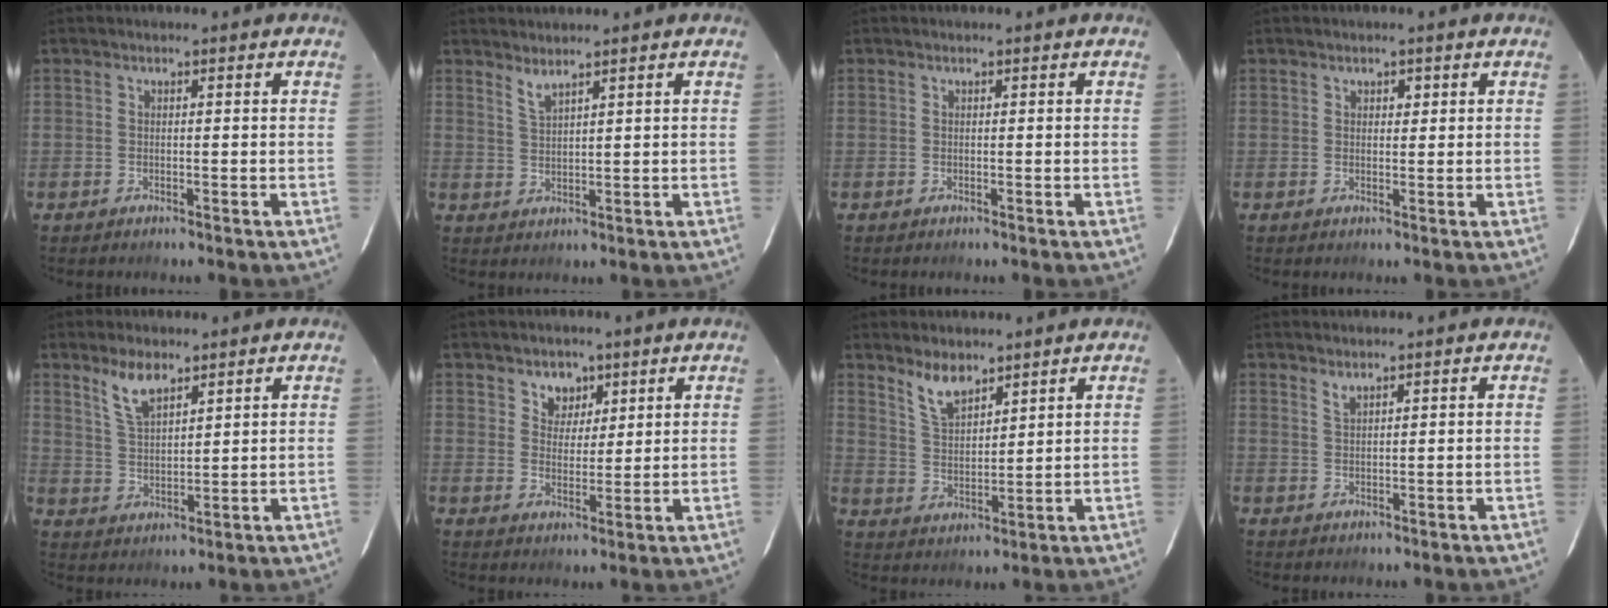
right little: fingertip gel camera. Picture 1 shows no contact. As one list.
[{"total": 2.5, "force": [2.2, -0.1, 1.2], "torque": [-0.025, 0.000, 0.041]}, {"total": 0.0}, {"total": 1.4, "force": [0.7, 1.0, 0.6], "torque": [-0.007, 0.005, 0.012]}, {"total": 6.4, "force": [4.7, 2.4, 3.6], "torque": [-0.068, 0.005, 0.096]}, {"total": 4.7, "force": [2.9, 3.5, 1.2], "torque": [-0.013, 0.003, 0.050]}, {"total": 6.6, "force": [5.3, 2.3, 3.2], "torque": [-0.060, 0.002, 0.105]}, {"total": 1.4, "force": [1.3, 0.2, 0.6], "torque": [-0.013, 0.001, 0.024]}]